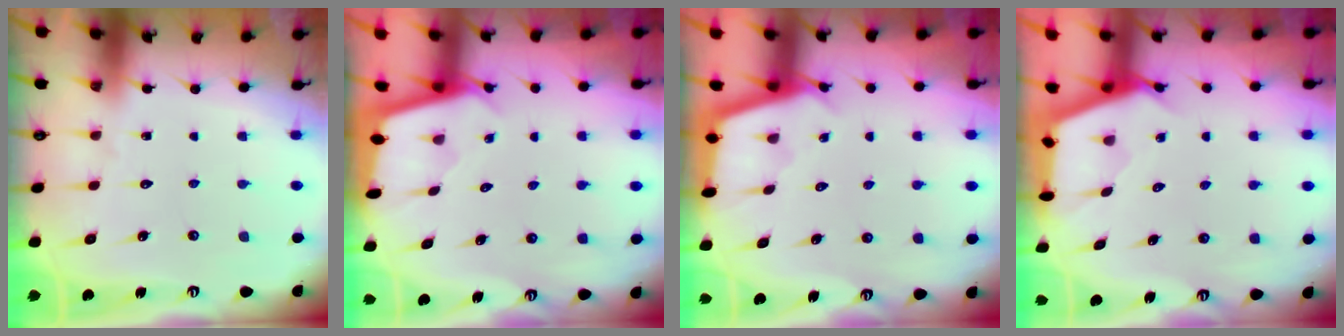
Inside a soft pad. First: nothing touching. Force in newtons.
{"total": 1.9, "press": 1.9, "slide": 0.2}
{"total": 2.9, "press": 2.9, "slide": 0.3}
{"total": 2.6, "press": 2.6, "slide": 0.3}